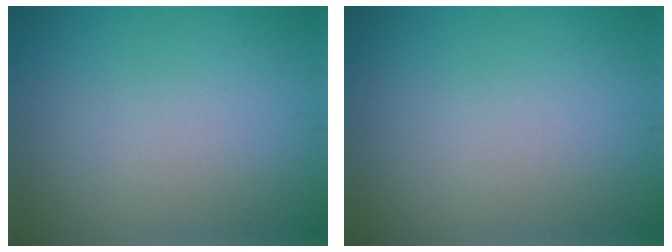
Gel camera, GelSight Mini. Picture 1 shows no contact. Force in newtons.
{"total": 0.0}